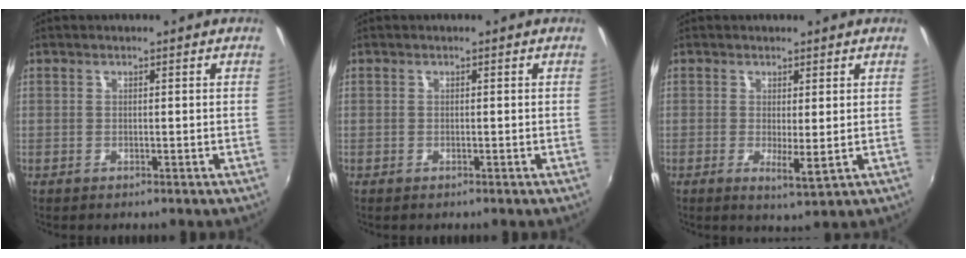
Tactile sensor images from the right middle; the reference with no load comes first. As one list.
[{"total": 0.0}, {"total": 2.9, "force": [0.0, 0.4, 2.9], "torque": [-0.051, -0.010, 0.002]}]